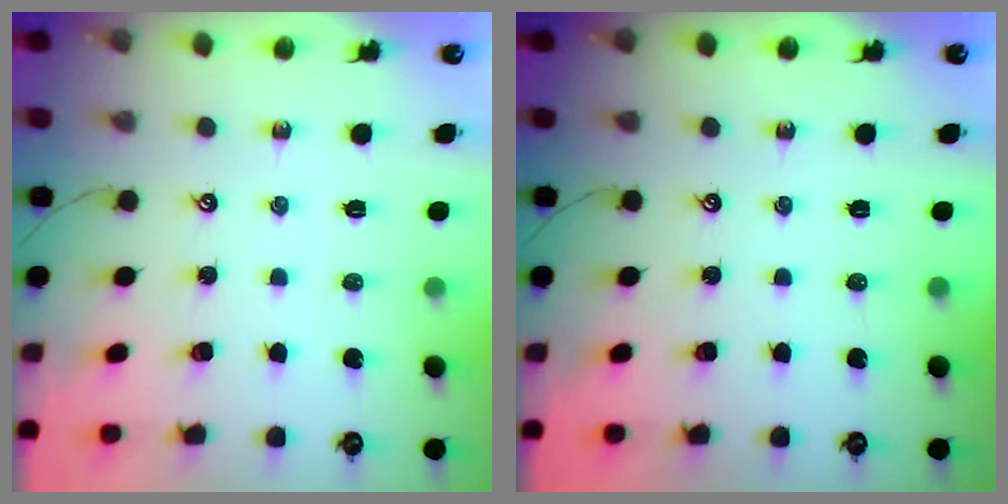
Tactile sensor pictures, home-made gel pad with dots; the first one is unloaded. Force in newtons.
{"total": 0.0}